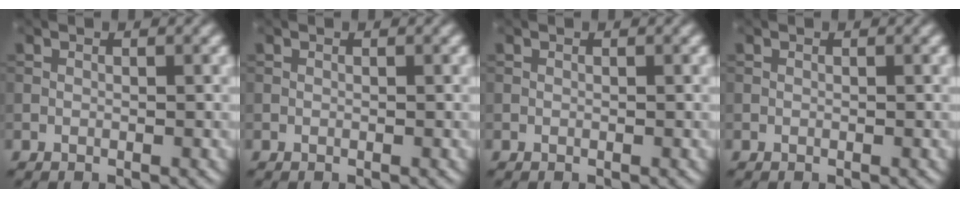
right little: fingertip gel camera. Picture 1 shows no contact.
{"total": 0.0}
{"total": 0.0}
{"total": 0.0}